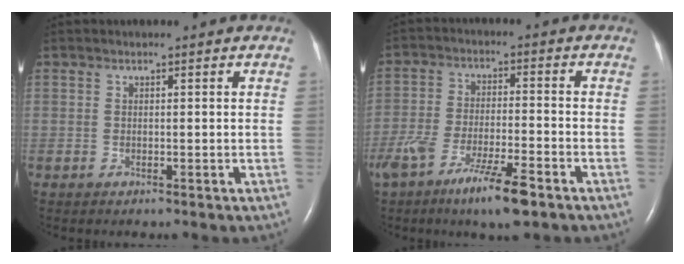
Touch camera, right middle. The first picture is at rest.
{"total": 11.1, "force": [-7.2, 1.5, 8.3], "torque": [-0.164, -0.022, -0.125]}